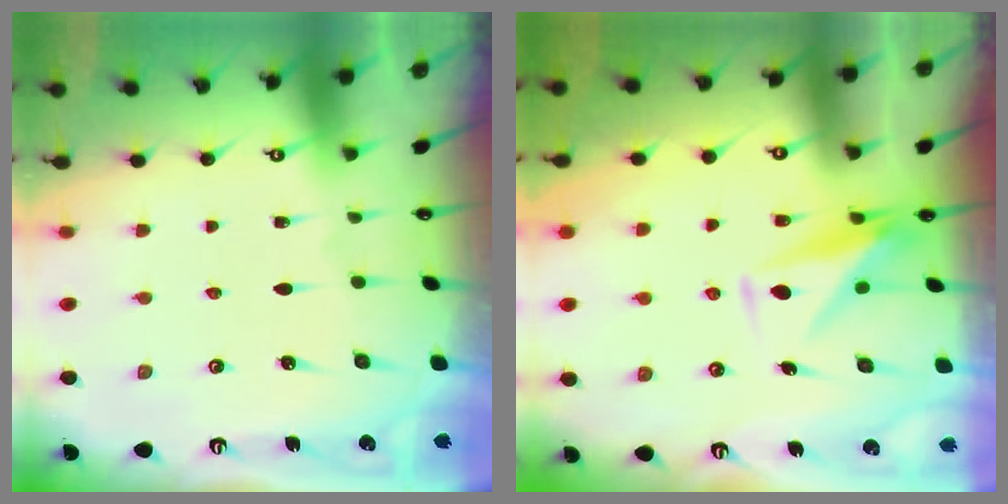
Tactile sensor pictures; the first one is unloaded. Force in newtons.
{"total": 8.8, "press": 8.8, "slide": 0.1}